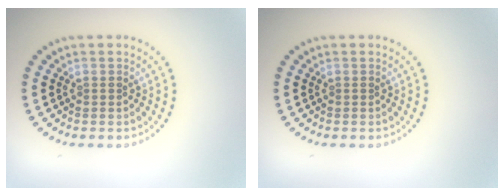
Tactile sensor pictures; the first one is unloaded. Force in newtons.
{"total": 0.0}